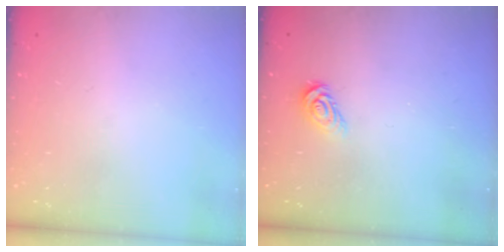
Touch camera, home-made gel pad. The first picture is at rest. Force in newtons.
{"total": 4.6, "press": 4.5, "slide": 0.5}